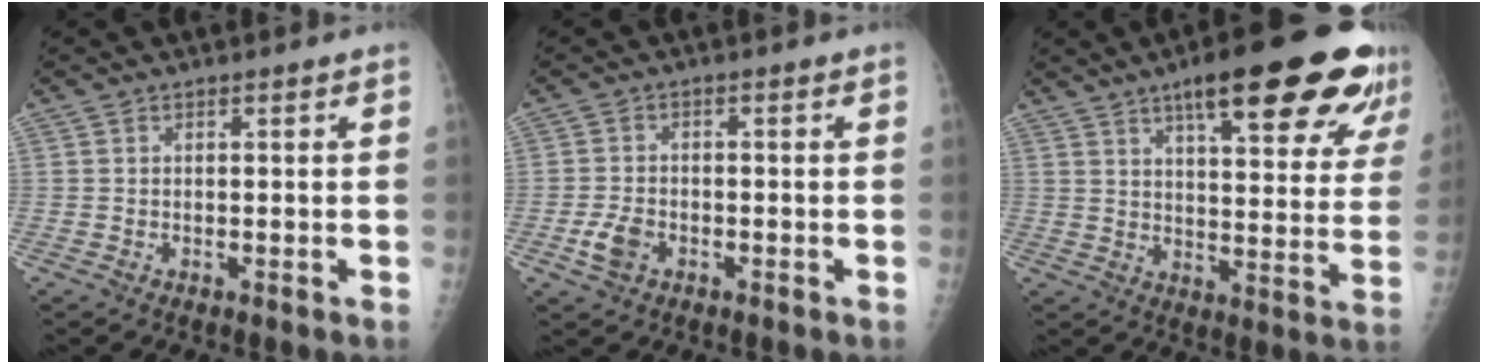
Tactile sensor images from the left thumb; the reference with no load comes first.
{"total": 4.1, "force": [-1.7, 2.7, 2.5], "torque": [-0.048, 0.006, -0.032]}
{"total": 23.6, "force": [14.2, 6.0, 17.8], "torque": [-0.216, -0.036, 0.191]}